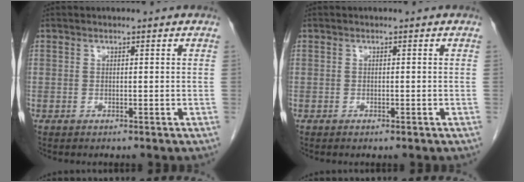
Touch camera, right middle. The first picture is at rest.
{"total": 0.7, "force": [-0.4, 0.2, 0.5], "torque": [-0.008, 0.000, -0.004]}